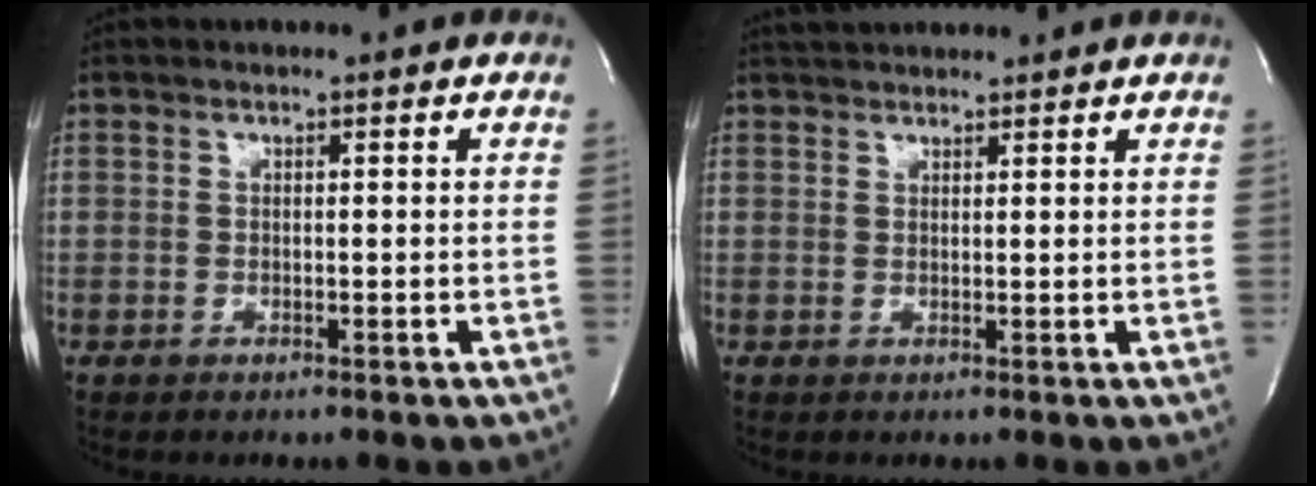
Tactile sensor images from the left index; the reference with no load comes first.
{"total": 4.7, "force": [4.5, 0.7, 1.2], "torque": [-0.019, 0.036, 0.068]}